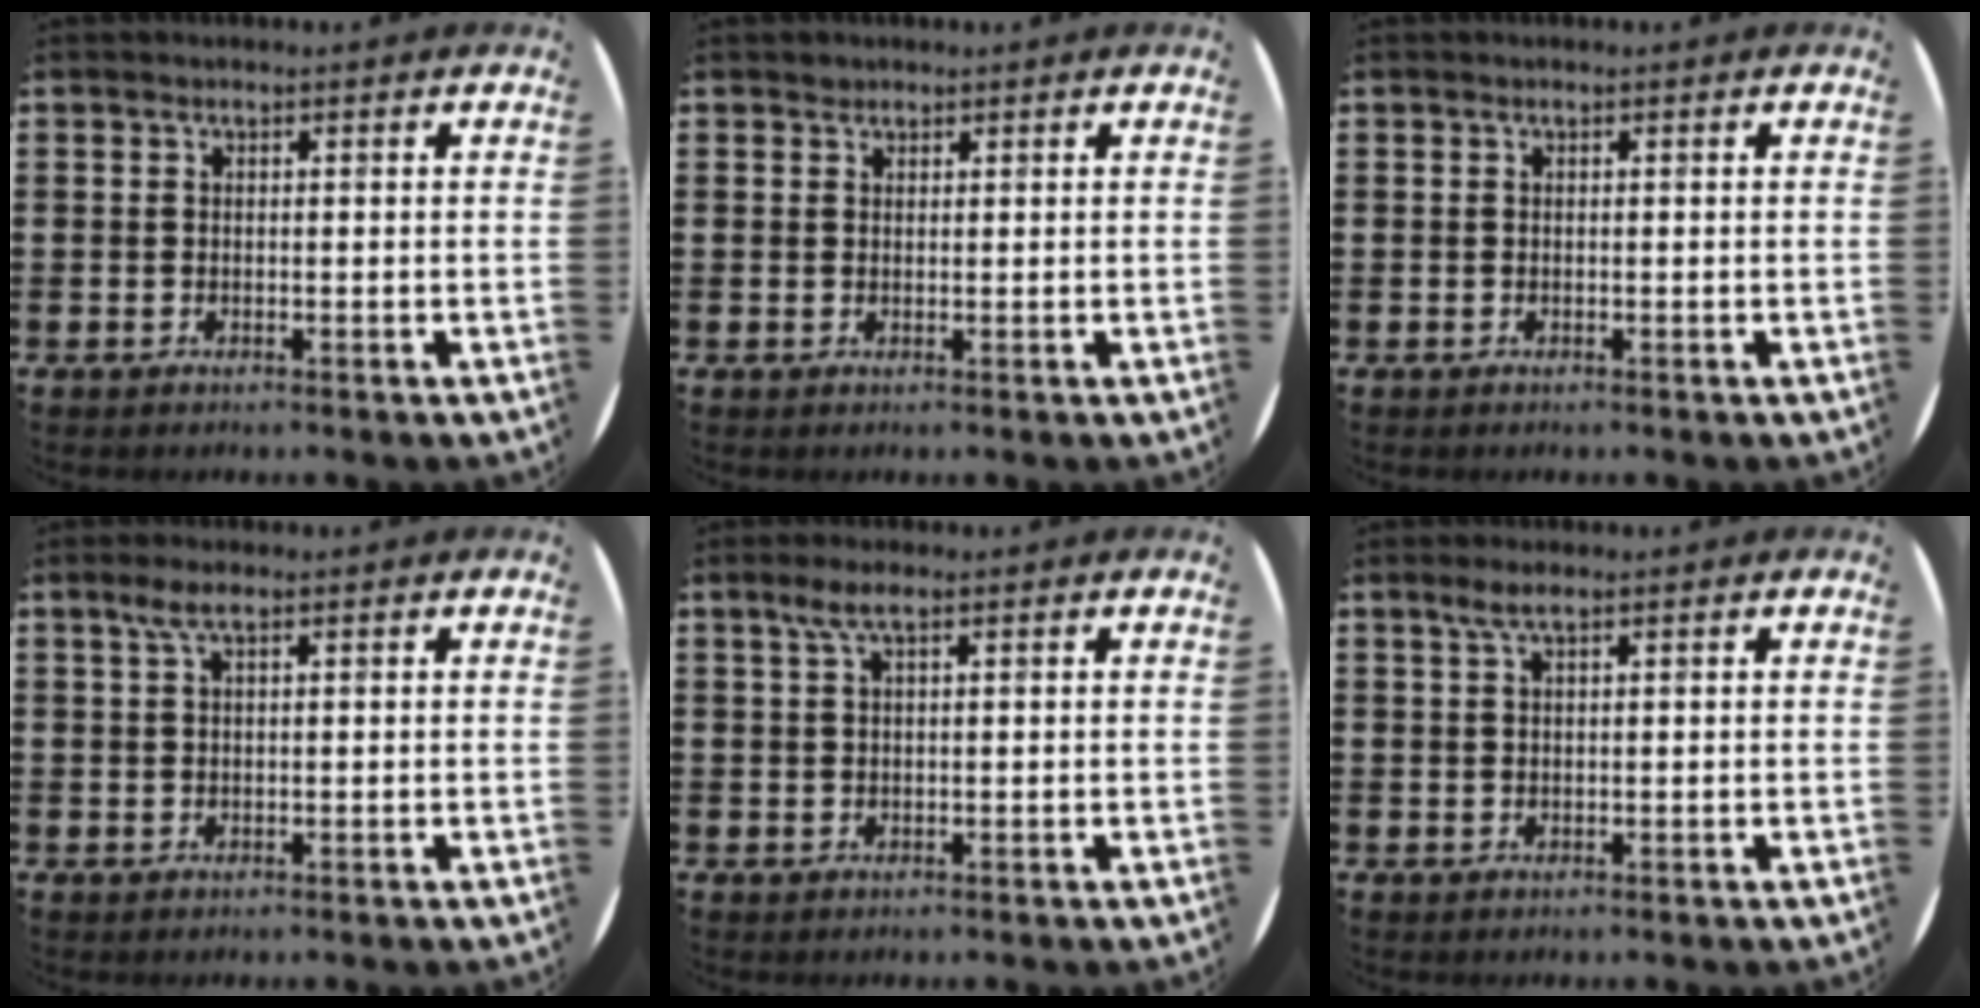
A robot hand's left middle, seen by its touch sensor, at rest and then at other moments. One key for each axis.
{"total": 0.8, "fx": 0.7, "fy": 0.4, "fz": -0.1, "tx": 0.001, "ty": 0.003, "tz": 0.013}
{"total": 0.0}
{"total": 2.1, "fx": 1.1, "fy": 0.4, "fz": 1.8, "tx": -0.037, "ty": 0.006, "tz": 0.017}
{"total": 2.3, "fx": 1.1, "fy": 0.4, "fz": 1.9, "tx": -0.040, "ty": 0.006, "tz": 0.018}
{"total": 1.8, "fx": 1.1, "fy": 0.2, "fz": 1.4, "tx": -0.030, "ty": 0.005, "tz": 0.019}